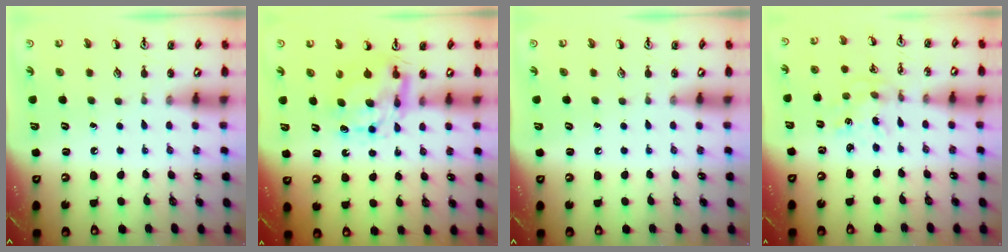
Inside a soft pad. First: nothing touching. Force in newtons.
{"total": 8.6, "press": 8.5, "slide": 0.7}
{"total": 0.0}
{"total": 1.5, "press": 1.4, "slide": 0.4}